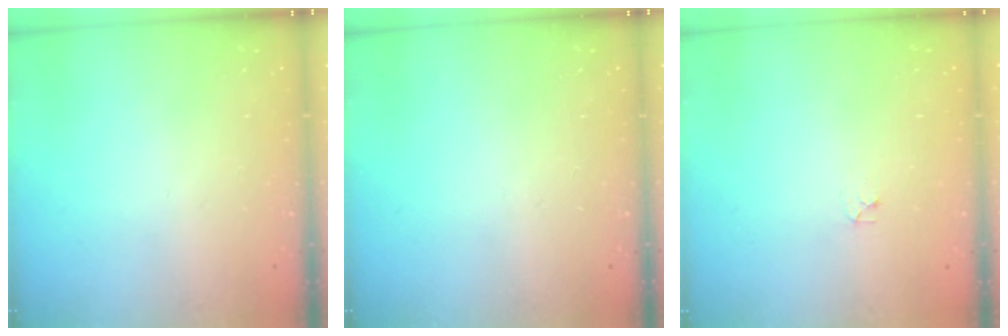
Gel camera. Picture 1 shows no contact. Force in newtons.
{"total": 0.0}
{"total": 2.8, "press": 2.7, "slide": 0.4}